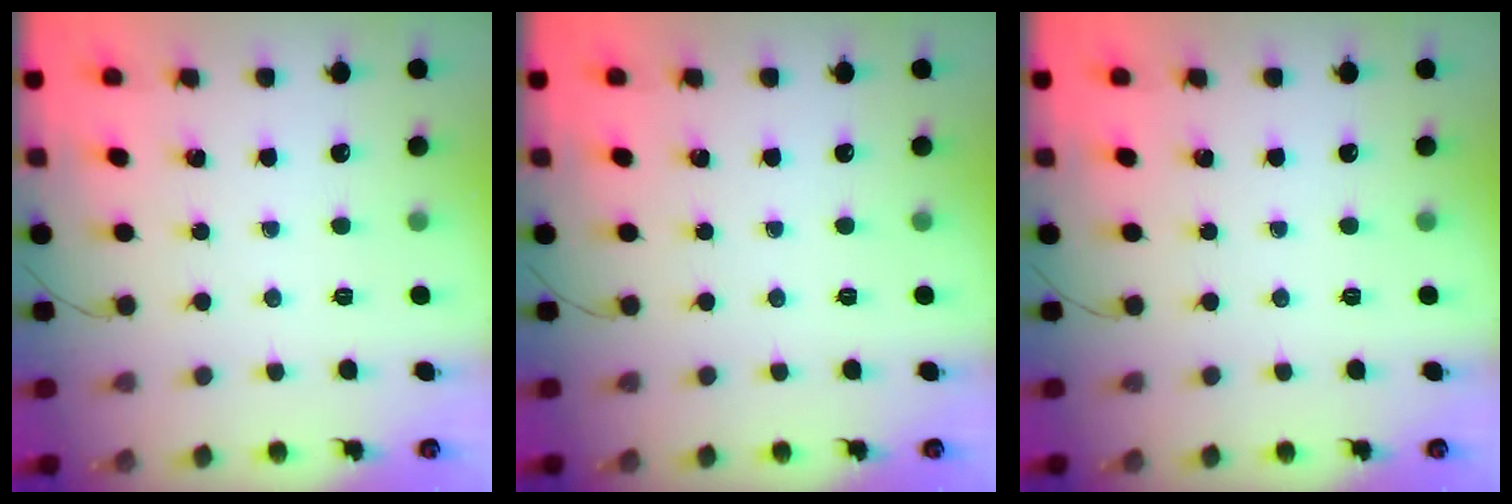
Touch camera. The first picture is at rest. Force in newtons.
{"total": 0.0}
{"total": 0.0}